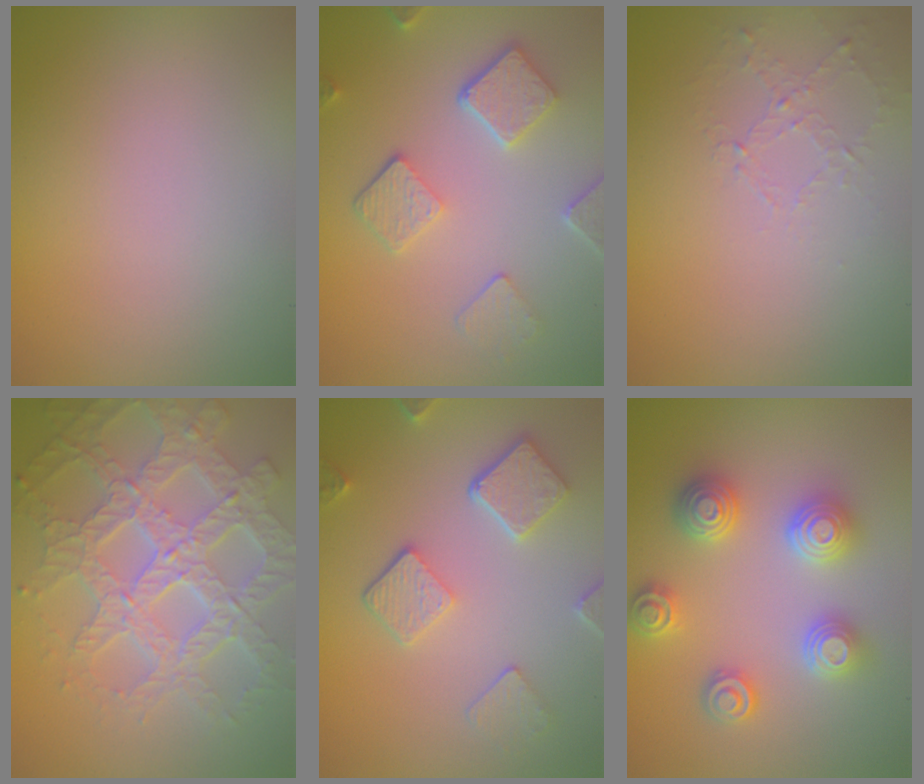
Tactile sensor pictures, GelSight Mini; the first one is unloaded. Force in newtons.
{"total": 4.9, "press": 3.8, "slide": 3.1}
{"total": 1.0, "press": 0.4, "slide": 0.9}
{"total": 7.7, "press": 5.8, "slide": 5.1}
{"total": 5.0, "press": 3.9, "slide": 3.2}
{"total": 4.8, "press": 4.8, "slide": 0.6}